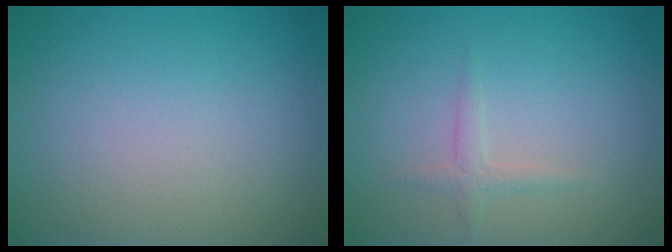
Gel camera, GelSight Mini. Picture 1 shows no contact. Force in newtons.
{"total": 1.1, "press": 1.1, "slide": 0.1}